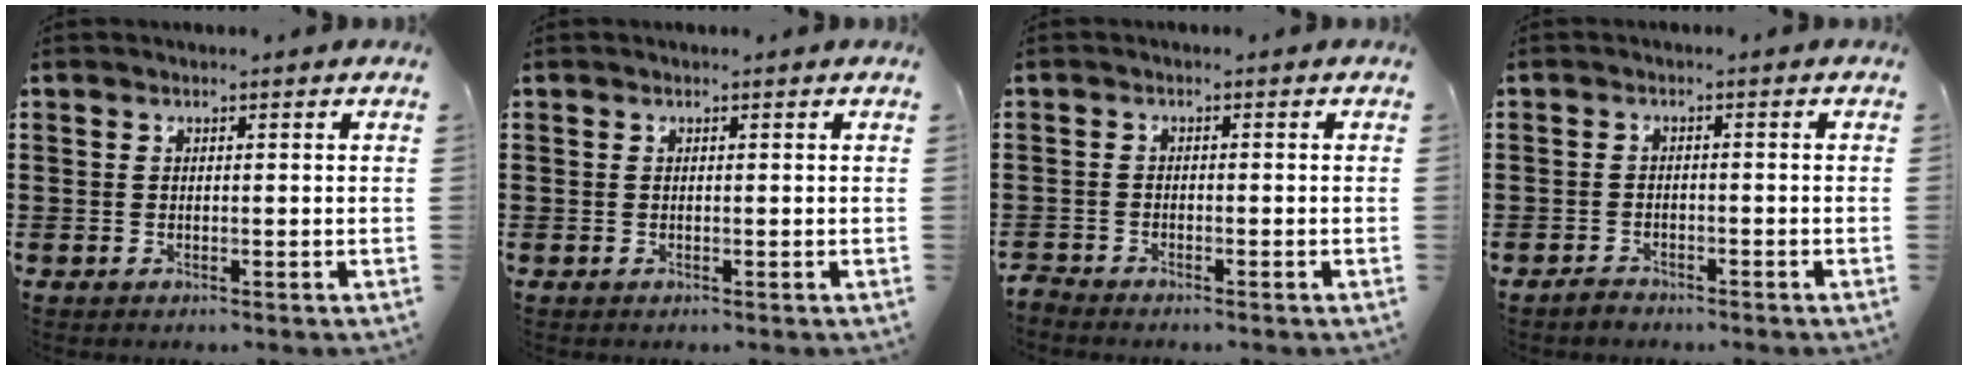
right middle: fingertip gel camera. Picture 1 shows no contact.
{"total": 0.0}
{"total": 1.7, "force": [-1.7, 0.1, 0.0], "torque": [-0.013, -0.002, -0.039]}
{"total": 1.4, "force": [-1.3, 0.3, 0.1], "torque": [-0.007, 0.003, -0.028]}